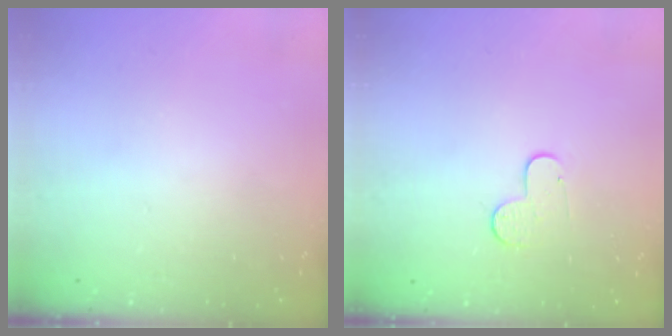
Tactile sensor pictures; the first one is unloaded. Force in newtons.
{"total": 7.1, "press": 7.1, "slide": 0.6}